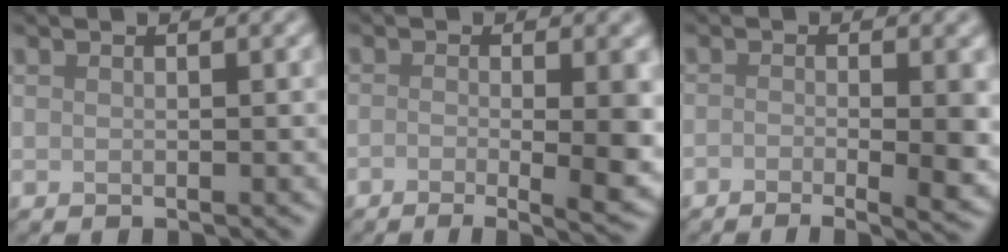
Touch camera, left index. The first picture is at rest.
{"total": 7.6, "force": [-1.6, 2.5, 7.0], "torque": [-0.083, -0.007, -0.023]}
{"total": 6.2, "force": [-1.7, 2.2, 5.5], "torque": [-0.072, -0.012, -0.020]}